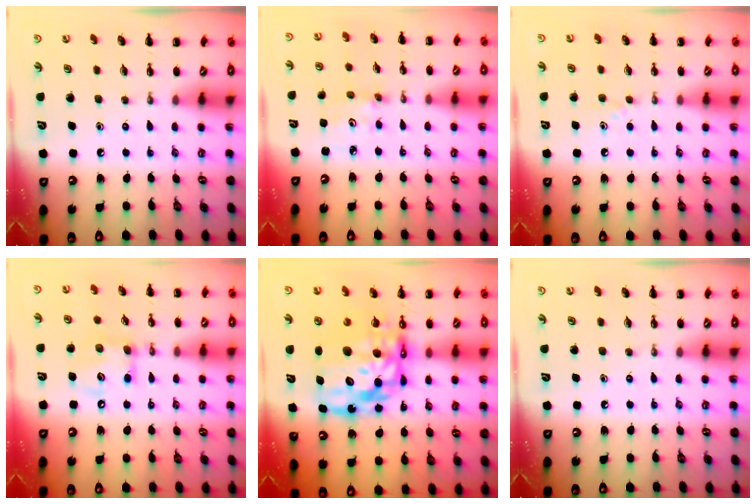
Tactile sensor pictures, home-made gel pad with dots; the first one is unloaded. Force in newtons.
{"total": 2.6, "press": 2.6, "slide": 0.3}
{"total": 3.4, "press": 3.2, "slide": 1.3}
{"total": 9.7, "press": 9.7, "slide": 0.8}
{"total": 17.1, "press": 16.4, "slide": 4.6}
{"total": 0.0}